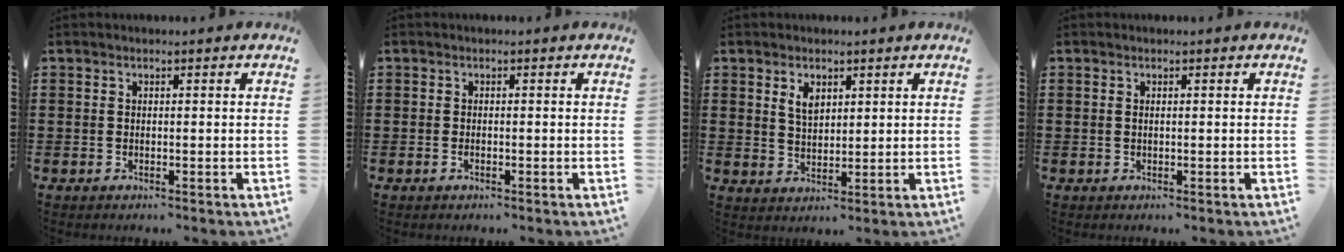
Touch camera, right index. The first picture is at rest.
{"total": 0.6, "force": [-0.4, 0.2, 0.4], "torque": [-0.008, -0.005, -0.007]}
{"total": 3.3, "force": [1.9, 1.9, 1.9], "torque": [-0.037, 0.003, 0.032]}
{"total": 0.0}